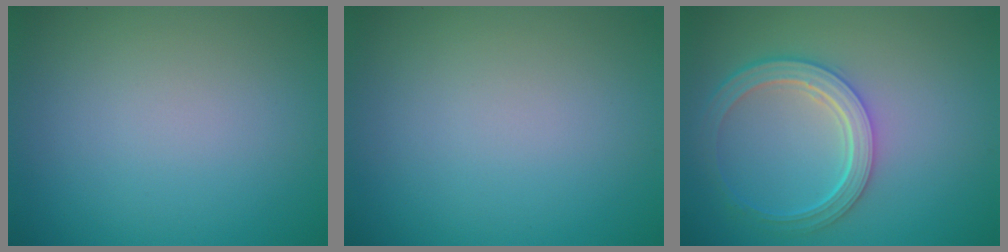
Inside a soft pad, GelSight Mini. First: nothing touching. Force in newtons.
{"total": 0.0}
{"total": 4.9, "press": 3.9, "slide": 3.0}